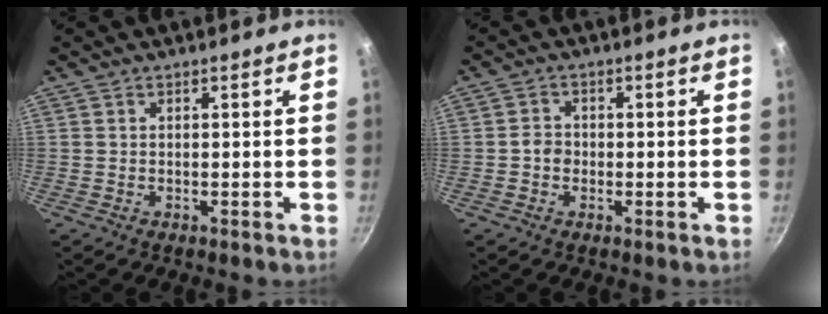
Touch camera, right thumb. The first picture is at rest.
{"total": 2.6, "force": [-0.6, 2.2, 1.1], "torque": [-0.008, 0.013, -0.014]}